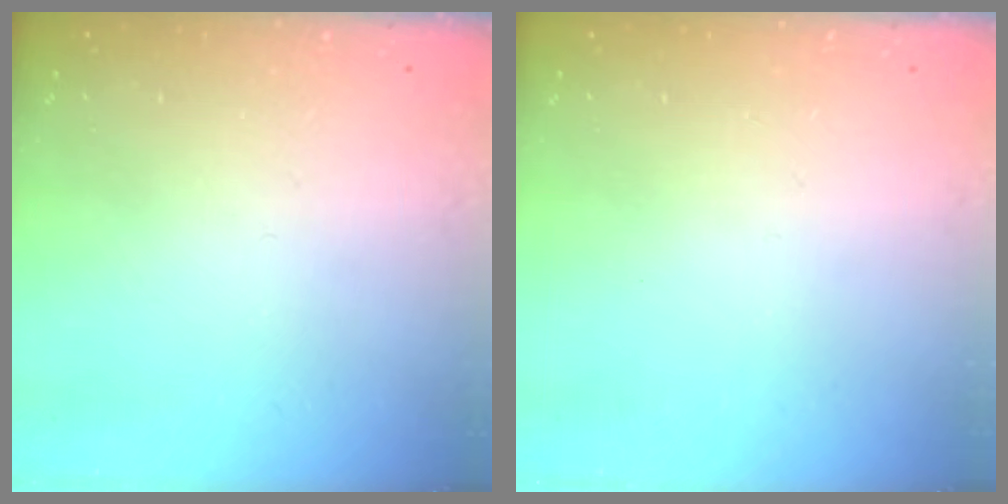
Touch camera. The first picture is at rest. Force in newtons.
{"total": 0.0}